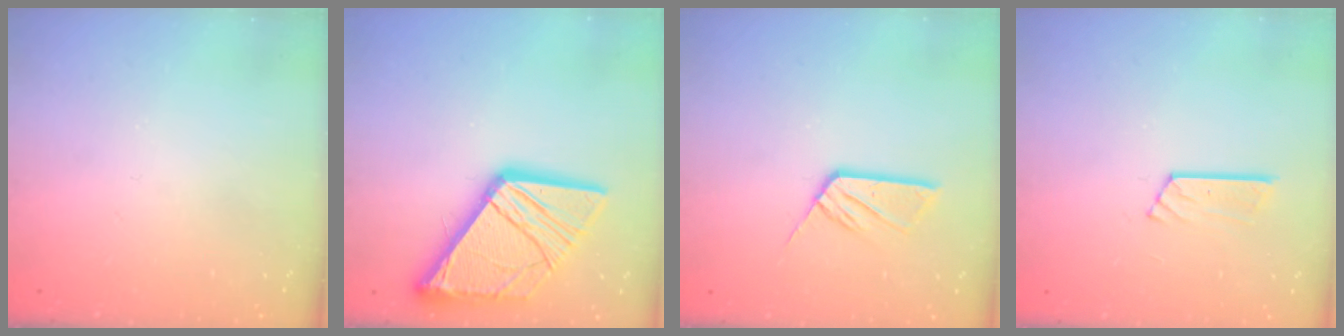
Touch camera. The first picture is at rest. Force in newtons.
{"total": 18.9, "press": 18.8, "slide": 2.0}
{"total": 10.1, "press": 10.0, "slide": 0.8}
{"total": 6.0, "press": 6.0, "slide": 0.2}